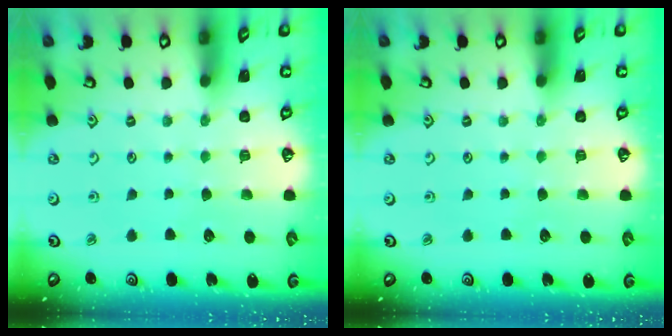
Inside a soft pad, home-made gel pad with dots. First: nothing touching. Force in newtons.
{"total": 0.0}